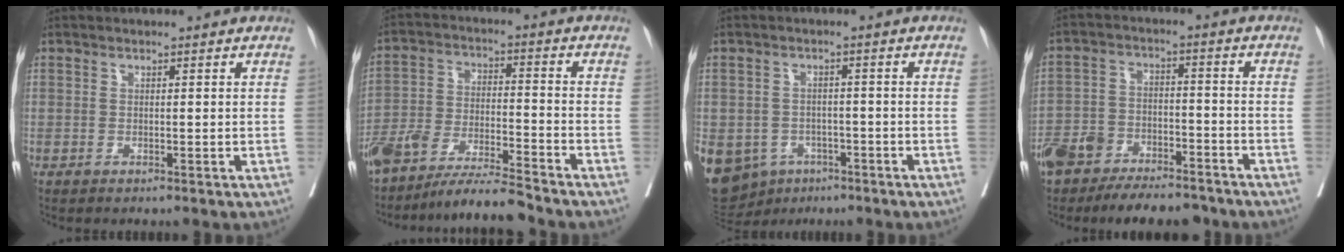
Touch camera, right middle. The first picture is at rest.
{"total": 11.2, "force": [-10.2, -0.1, 4.7], "torque": [-0.078, -0.006, -0.187]}
{"total": 17.0, "force": [-7.8, 13.6, 6.4], "torque": [-0.192, 0.002, -0.100]}
{"total": 14.2, "force": [-11.7, 5.3, 6.1], "torque": [-0.100, 0.014, -0.184]}